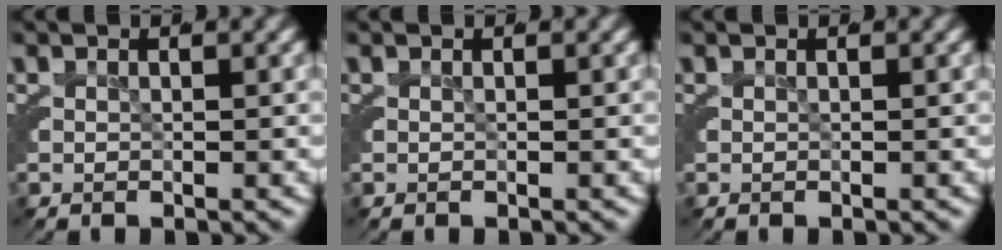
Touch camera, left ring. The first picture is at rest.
{"total": 0.0}
{"total": 0.0}